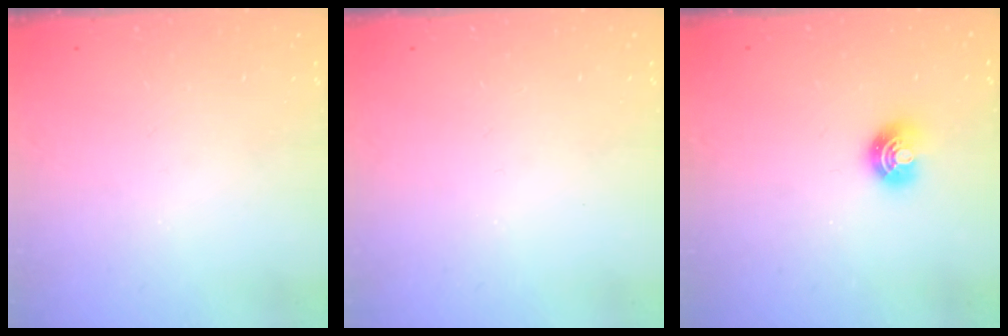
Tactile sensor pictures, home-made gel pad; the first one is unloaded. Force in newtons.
{"total": 0.0}
{"total": 6.6, "press": 6.6, "slide": 0.5}